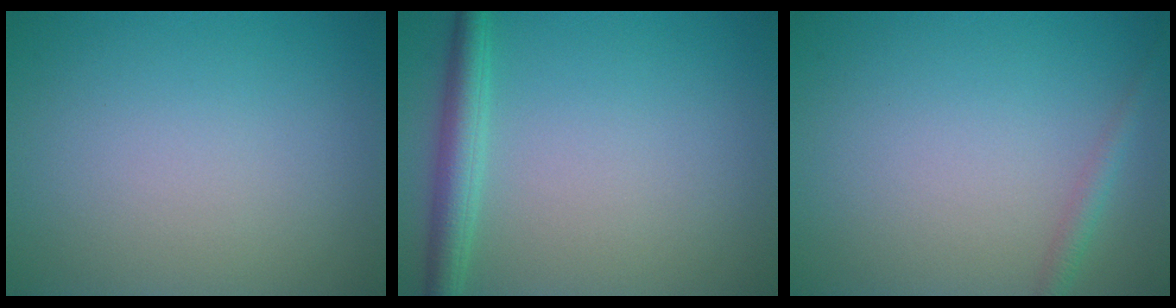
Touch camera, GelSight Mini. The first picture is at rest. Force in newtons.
{"total": 3.0, "press": 3.0, "slide": 0.2}
{"total": 1.3, "press": 1.3, "slide": 0.1}